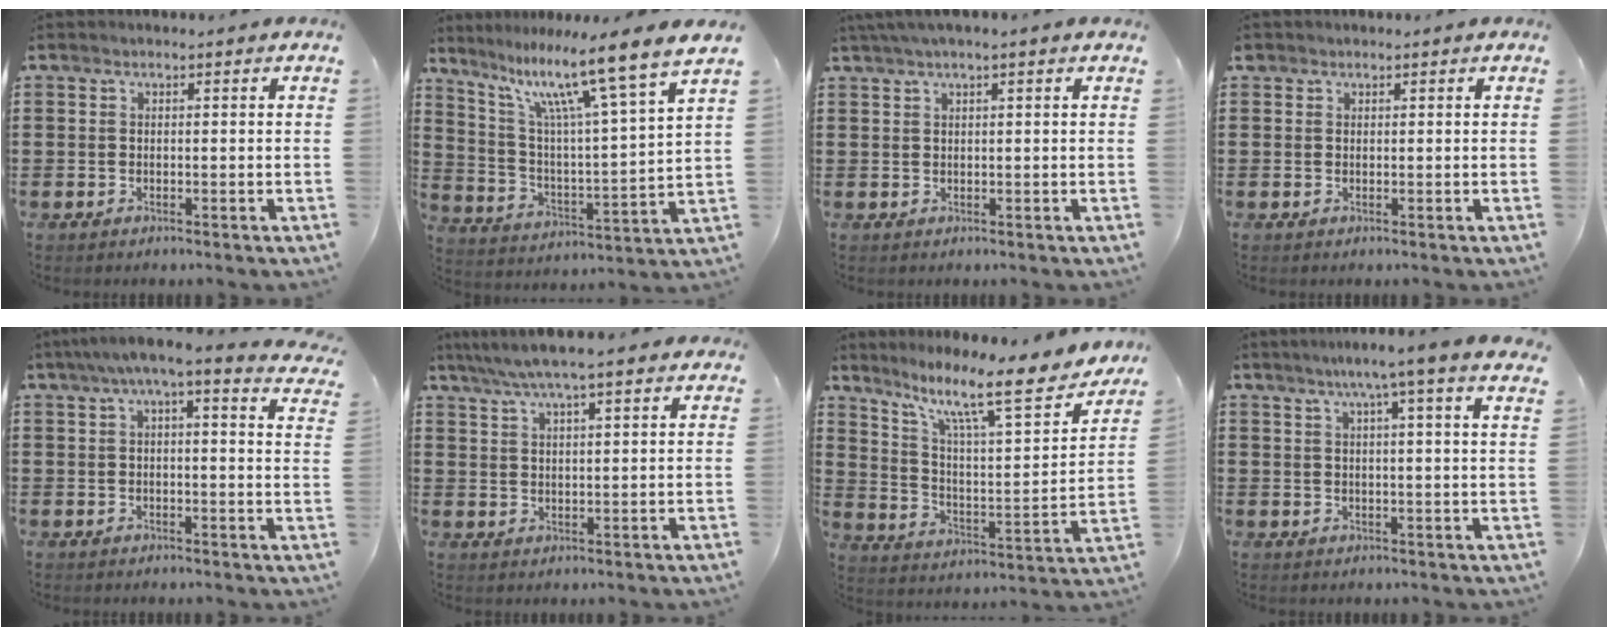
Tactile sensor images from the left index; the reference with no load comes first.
{"total": 12.5, "force": [9.1, 0.2, 8.5], "torque": [-0.180, -0.060, 0.140]}
{"total": 1.6, "force": [1.0, 0.0, 1.3], "torque": [-0.026, 0.002, 0.017]}
{"total": 0.9, "force": [0.7, 0.6, 0.1], "torque": [-0.005, 0.003, 0.014]}
{"total": 5.0, "force": [3.7, 0.0, 3.3], "torque": [-0.078, -0.010, 0.061]}
{"total": 5.9, "force": [4.7, 0.4, 3.5], "torque": [-0.081, -0.009, 0.082]}
{"total": 13.5, "force": [9.9, 2.0, 9.0], "torque": [-0.176, -0.060, 0.155]}
{"total": 5.7, "force": [4.0, -1.0, 3.9], "torque": [-0.087, -0.009, 0.065]}